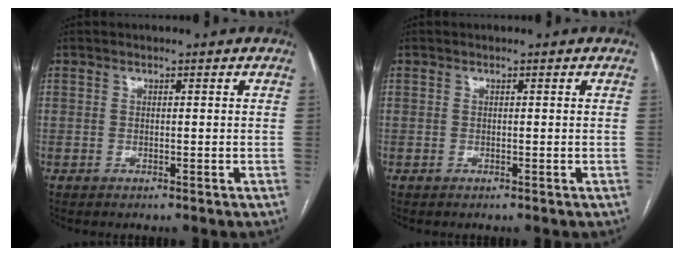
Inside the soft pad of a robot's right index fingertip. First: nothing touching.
{"total": 0.0}